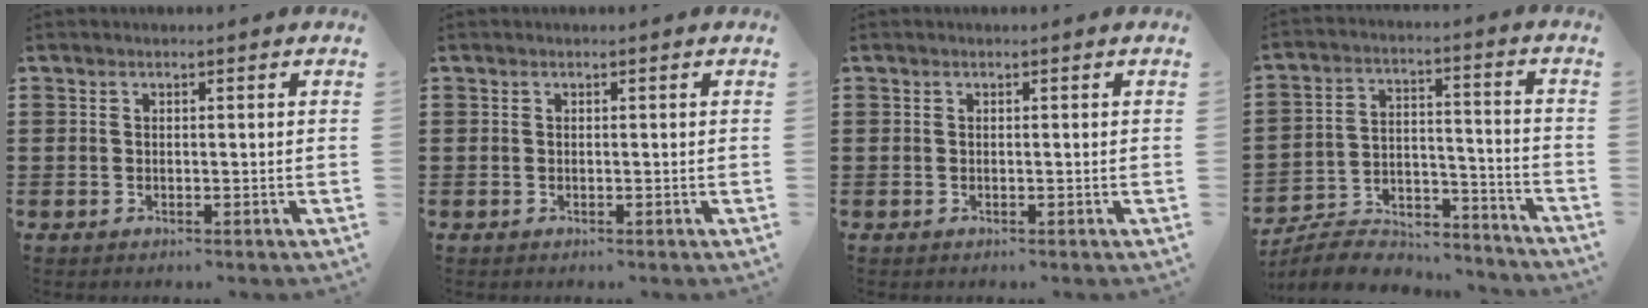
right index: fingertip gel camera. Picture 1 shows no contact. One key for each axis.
{"total": 0.0}
{"total": 0.0}
{"total": 7.0, "fx": -6.5, "fy": 2.0, "fz": 1.7, "tx": -0.041, "ty": 0.012, "tz": -0.130}